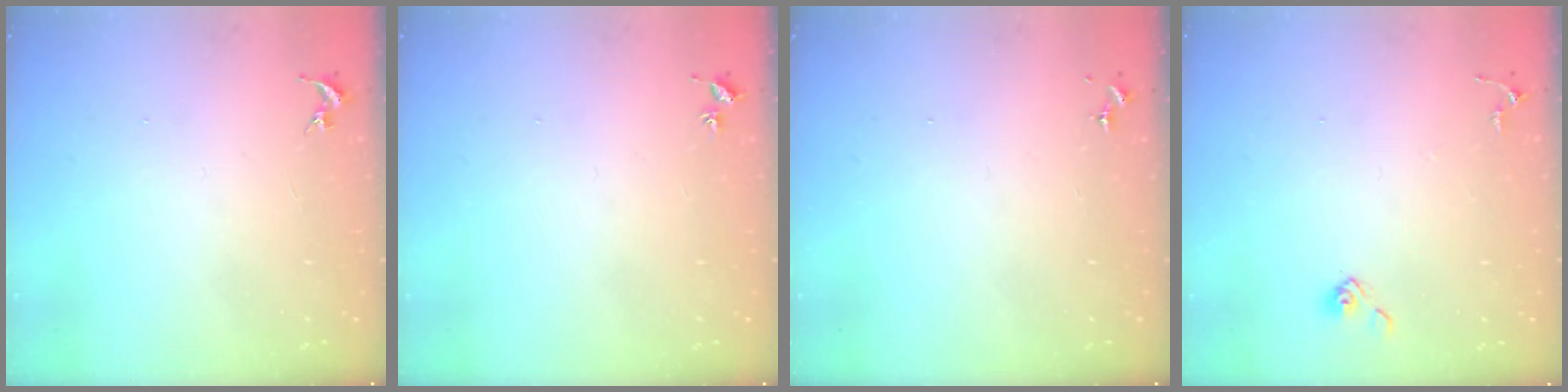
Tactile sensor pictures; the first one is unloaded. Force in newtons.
{"total": 2.1, "press": 2.1, "slide": 0.2}
{"total": 0.0}
{"total": 5.3, "press": 5.3, "slide": 0.6}